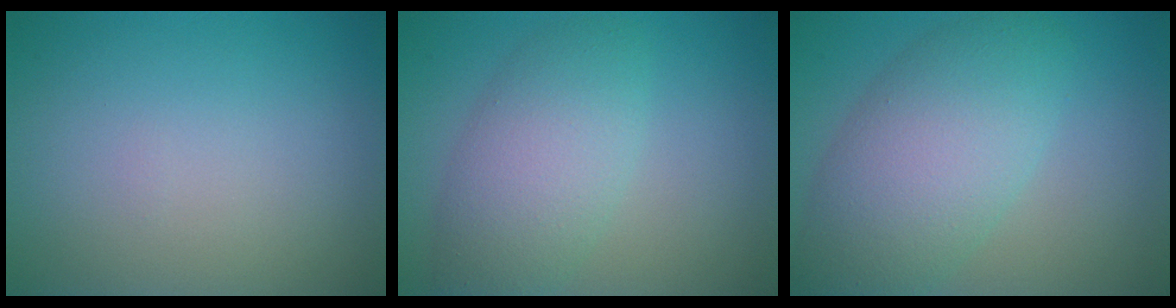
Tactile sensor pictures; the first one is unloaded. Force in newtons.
{"total": 5.4, "press": 5.4, "slide": 0.2}
{"total": 7.8, "press": 7.7, "slide": 0.5}